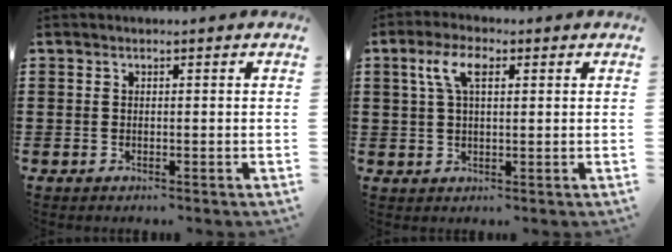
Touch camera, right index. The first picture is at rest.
{"total": 5.2, "force": [1.9, 2.0, 4.4], "torque": [-0.097, 0.013, 0.031]}